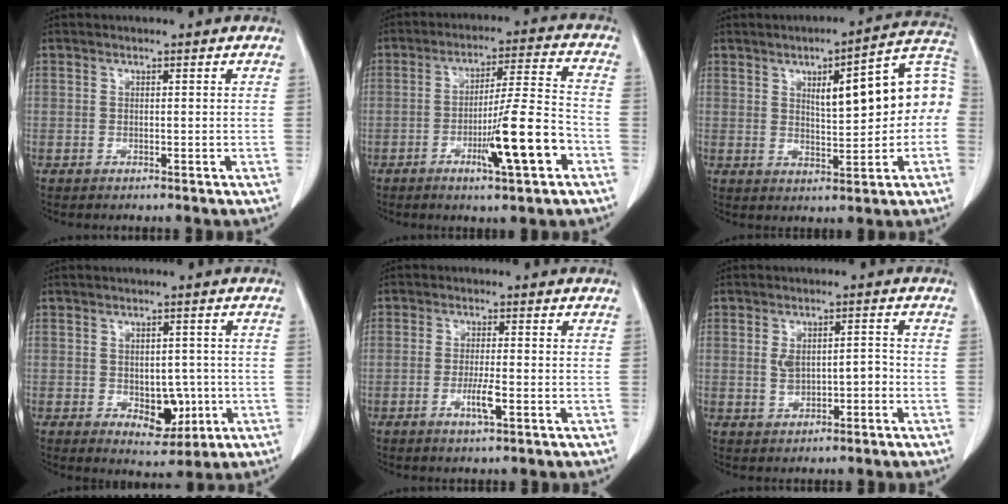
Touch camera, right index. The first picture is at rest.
{"total": 11.8, "force": [-4.7, 0.3, 10.8], "torque": [-0.177, -0.005, -0.075]}
{"total": 13.5, "force": [1.4, 3.5, 13.0], "torque": [-0.174, 0.041, 0.022]}
{"total": 6.1, "force": [-1.3, 3.7, 4.7], "torque": [-0.054, 0.001, -0.006]}
{"total": 3.8, "force": [-1.4, 0.3, 3.5], "torque": [-0.067, -0.005, -0.025]}
{"total": 4.4, "force": [-0.5, 2.3, 3.8], "torque": [-0.069, 0.015, 0.000]}